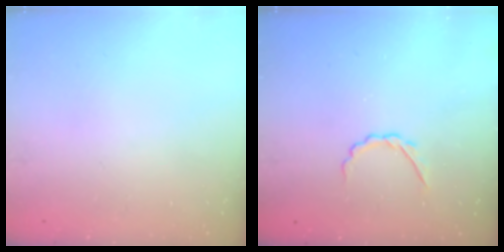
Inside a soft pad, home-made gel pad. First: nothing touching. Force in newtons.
{"total": 2.6, "press": 2.5, "slide": 0.8}